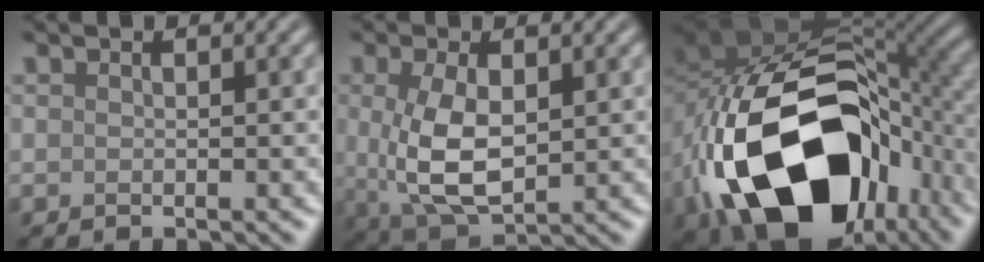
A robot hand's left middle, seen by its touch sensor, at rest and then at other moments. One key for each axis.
{"total": 6.1, "fx": 0.2, "fy": 3.1, "fz": 5.3, "tx": -0.126, "ty": -0.008, "tz": 0.012}
{"total": 20.3, "fx": -7.5, "fy": 12.8, "fz": 13.8, "tx": -0.281, "ty": -0.036, "tz": -0.106}